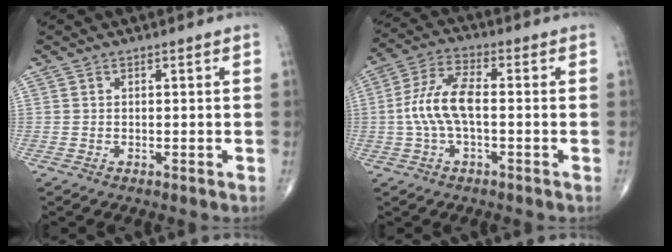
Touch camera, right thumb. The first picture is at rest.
{"total": 9.2, "force": [-0.7, 3.8, 8.4], "torque": [-0.188, 0.027, -0.017]}